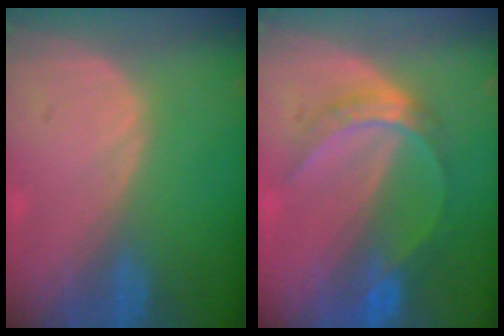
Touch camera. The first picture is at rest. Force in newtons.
{"total": 6.5, "press": 5.6, "slide": 3.4}